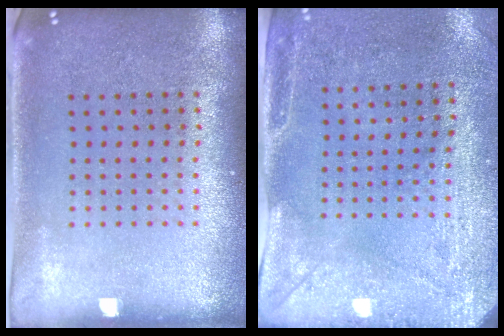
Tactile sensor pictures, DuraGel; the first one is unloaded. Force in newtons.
{"total": 2.9, "press": 2.3, "slide": 1.8}